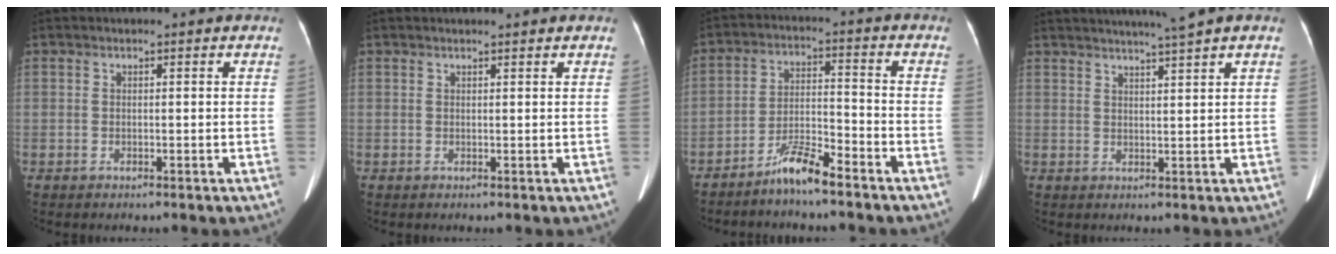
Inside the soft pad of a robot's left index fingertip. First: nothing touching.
{"total": 2.2, "force": [2.1, 0.0, 0.7], "torque": [-0.009, 0.011, 0.022]}
{"total": 6.3, "force": [-5.4, 0.4, 3.2], "torque": [-0.066, -0.011, -0.104]}
{"total": 5.6, "force": [4.6, -1.4, 2.9], "torque": [-0.043, 0.003, 0.068]}